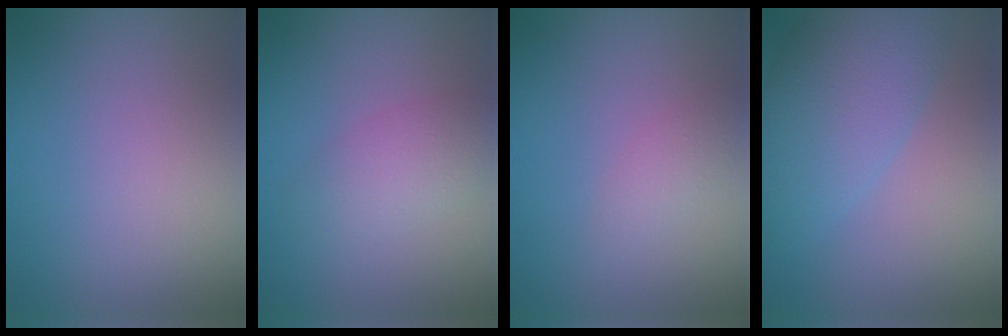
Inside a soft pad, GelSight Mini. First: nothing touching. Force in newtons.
{"total": 2.9, "press": 2.9, "slide": 0.1}
{"total": 1.4, "press": 1.4, "slide": 0.1}
{"total": 7.2, "press": 7.2, "slide": 0.3}